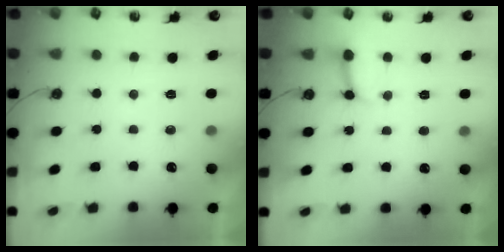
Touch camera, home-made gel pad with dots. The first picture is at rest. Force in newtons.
{"total": 6.1, "press": 6.1, "slide": 0.5}